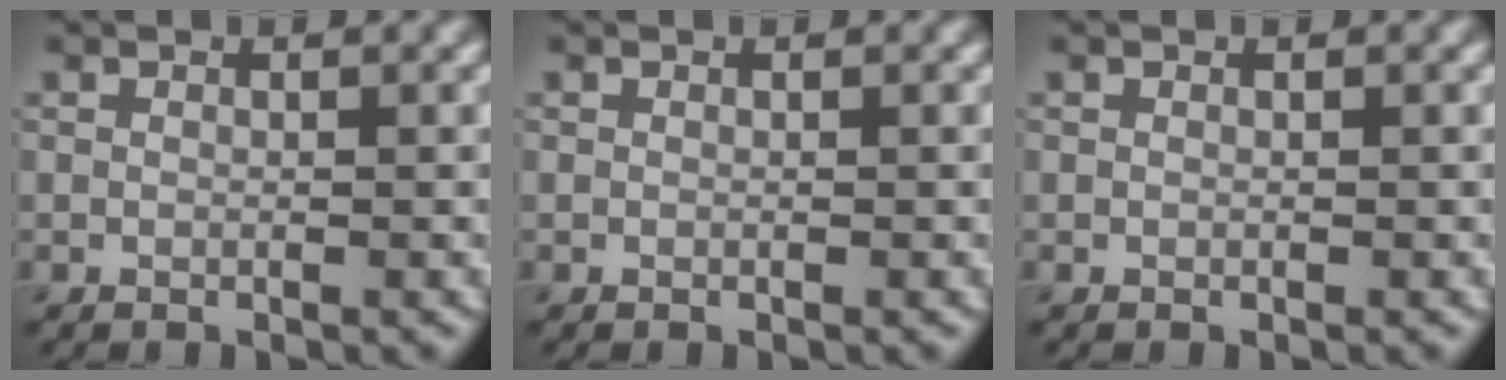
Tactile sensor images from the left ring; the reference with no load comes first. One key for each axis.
{"total": 0.0}
{"total": 0.0}